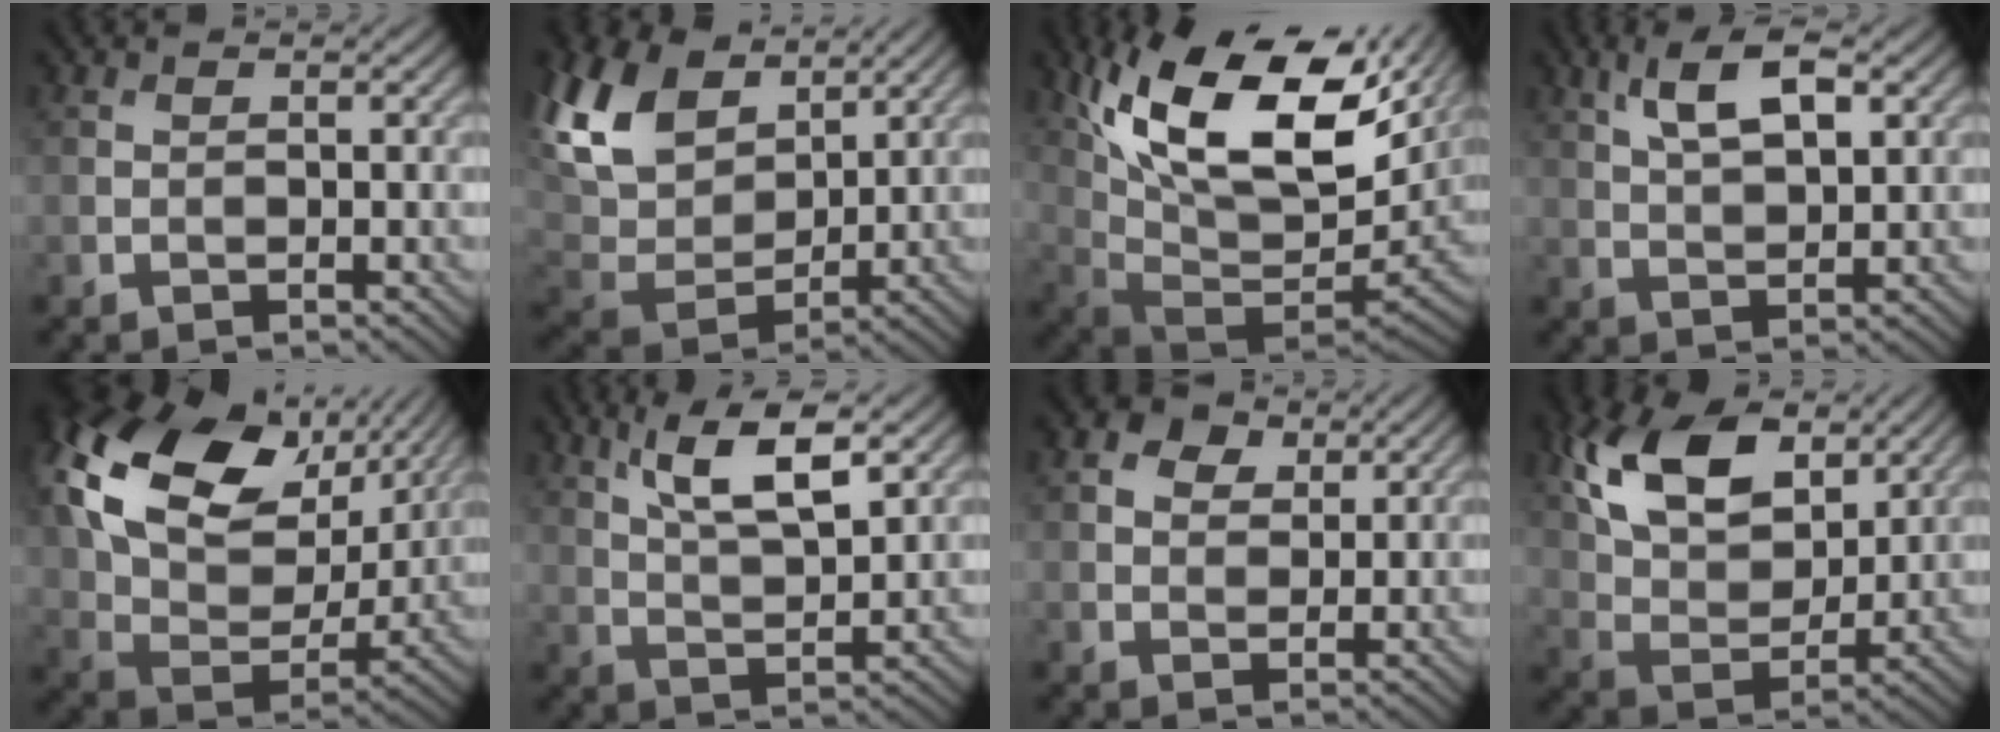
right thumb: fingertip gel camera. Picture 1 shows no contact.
{"total": 13.1, "force": [7.1, 7.8, 7.8], "torque": [-0.220, 0.032, 0.130]}
{"total": 18.2, "force": [8.9, 8.1, 13.6], "torque": [-0.282, 0.021, 0.168]}
{"total": 7.4, "force": [3.4, 2.9, 5.9], "torque": [-0.117, 0.007, 0.063]}
{"total": 18.2, "force": [7.9, 11.5, 11.6], "torque": [-0.271, 0.023, 0.142]}
{"total": 8.3, "force": [4.3, 2.4, 6.7], "torque": [-0.130, 0.003, 0.083]}
{"total": 3.7, "force": [1.9, 2.6, 1.7], "torque": [-0.035, 0.003, 0.030]}
{"total": 13.0, "force": [6.3, 7.3, 8.7], "torque": [-0.187, 0.016, 0.118]}